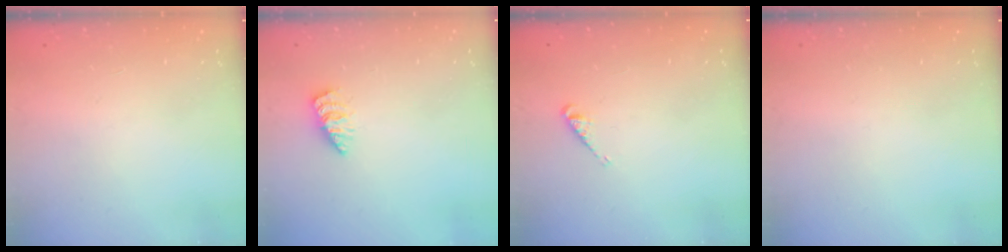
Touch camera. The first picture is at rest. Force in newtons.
{"total": 2.8, "press": 2.7, "slide": 0.3}
{"total": 3.7, "press": 3.7, "slide": 0.5}
{"total": 0.0}